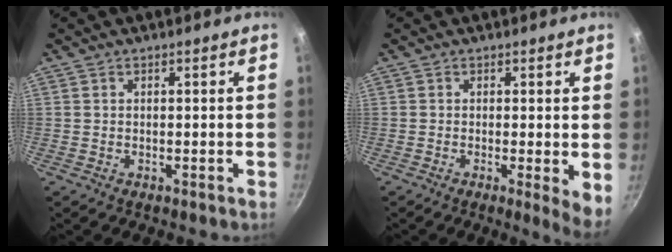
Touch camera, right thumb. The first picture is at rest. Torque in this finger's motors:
{"motor_torque": [-0.51, 0.07, -0.30, 0.03, 0.00]}